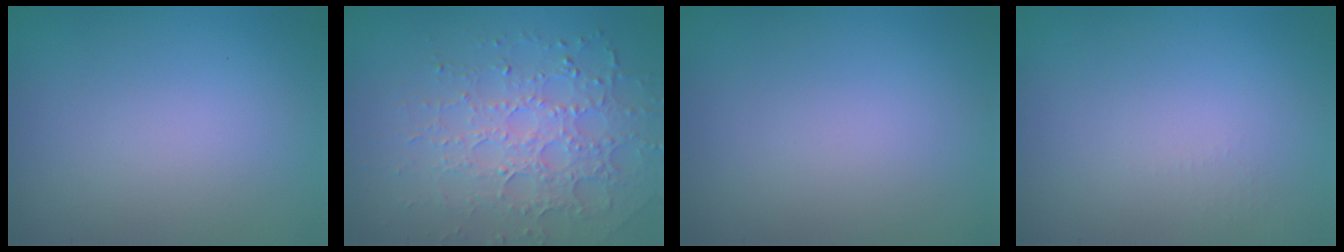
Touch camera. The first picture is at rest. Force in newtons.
{"total": 4.9, "press": 4.2, "slide": 2.4}
{"total": 0.0}
{"total": 0.6, "press": 0.6, "slide": 0.3}